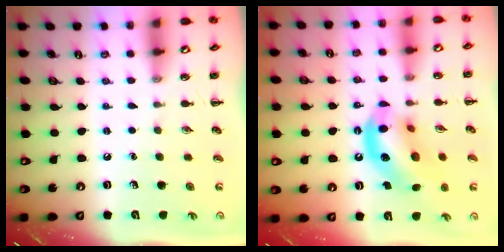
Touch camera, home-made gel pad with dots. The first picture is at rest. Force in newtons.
{"total": 15.6, "press": 15.4, "slide": 2.9}